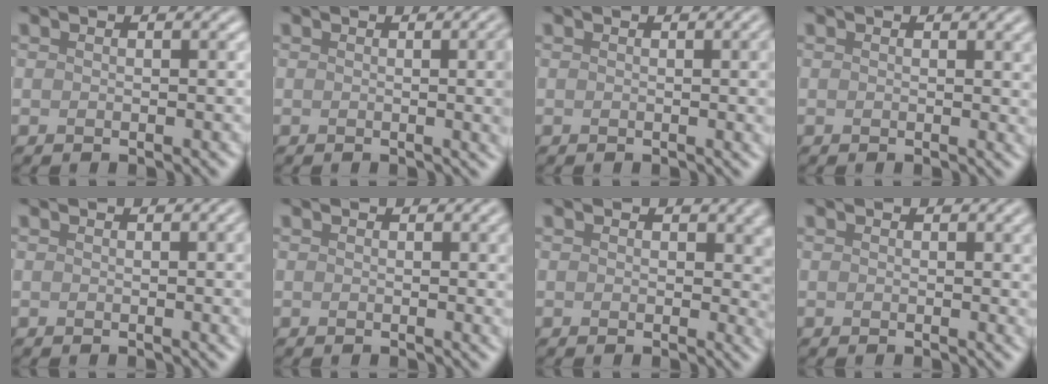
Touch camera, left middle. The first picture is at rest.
{"total": 6.7, "force": [0.4, 2.9, 6.1], "torque": [-0.028, 0.009, 0.004]}
{"total": 4.1, "force": [0.4, 1.5, 3.8], "torque": [-0.027, 0.007, 0.004]}
{"total": 1.9, "force": [0.7, 0.5, 1.7], "torque": [-0.011, 0.002, 0.008]}
{"total": 3.5, "force": [0.3, 1.2, 3.2], "torque": [-0.025, 0.008, 0.001]}
{"total": 2.6, "force": [0.6, 0.8, 2.4], "torque": [-0.018, 0.004, 0.005]}
{"total": 2.5, "force": [0.7, 1.7, 1.7], "torque": [-0.014, -0.004, 0.003]}
{"total": 2.2, "force": [0.7, 0.6, 2.0], "torque": [-0.013, 0.003, 0.007]}